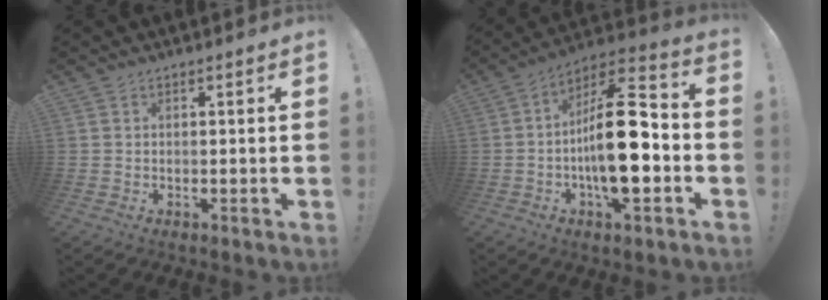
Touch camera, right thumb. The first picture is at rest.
{"total": 20.6, "force": [-3.6, 7.4, 18.8], "torque": [-0.322, 0.020, -0.059]}